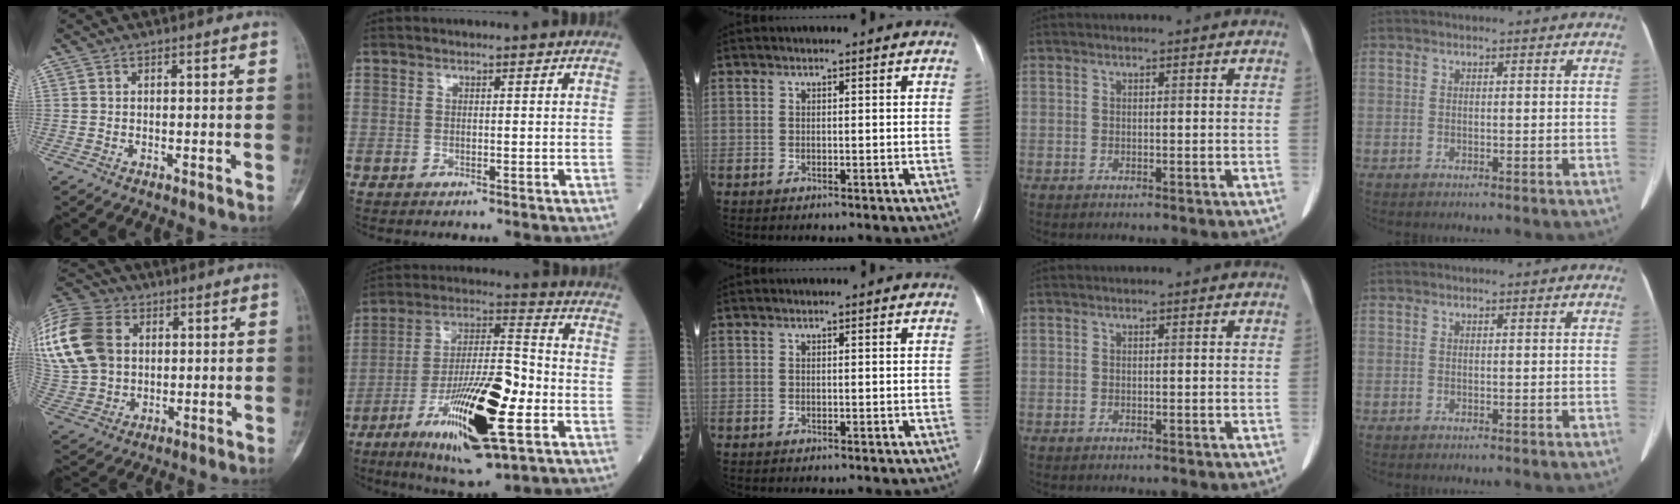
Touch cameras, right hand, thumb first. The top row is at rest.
{"thumb": {"total": 26.4, "force": [6.5, 20.3, 15.6], "torque": [-0.385, 0.051, 0.135]}, "index": {"total": 19.7, "force": [-7.6, 3.8, 17.8], "torque": [-0.335, -0.020, -0.122]}}